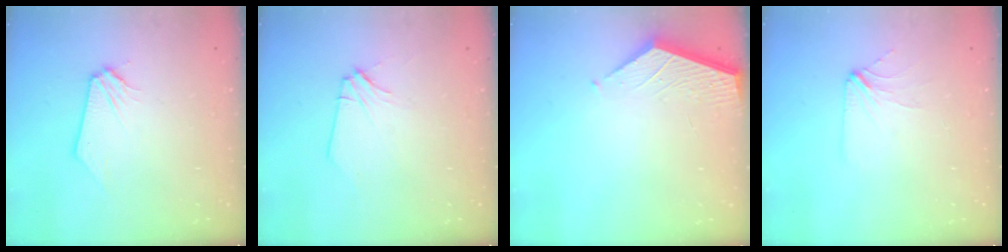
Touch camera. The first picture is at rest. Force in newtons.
{"total": 2.2, "press": 2.2, "slide": 0.3}
{"total": 1.9, "press": 1.9, "slide": 0.2}
{"total": 2.8, "press": 2.8, "slide": 0.4}